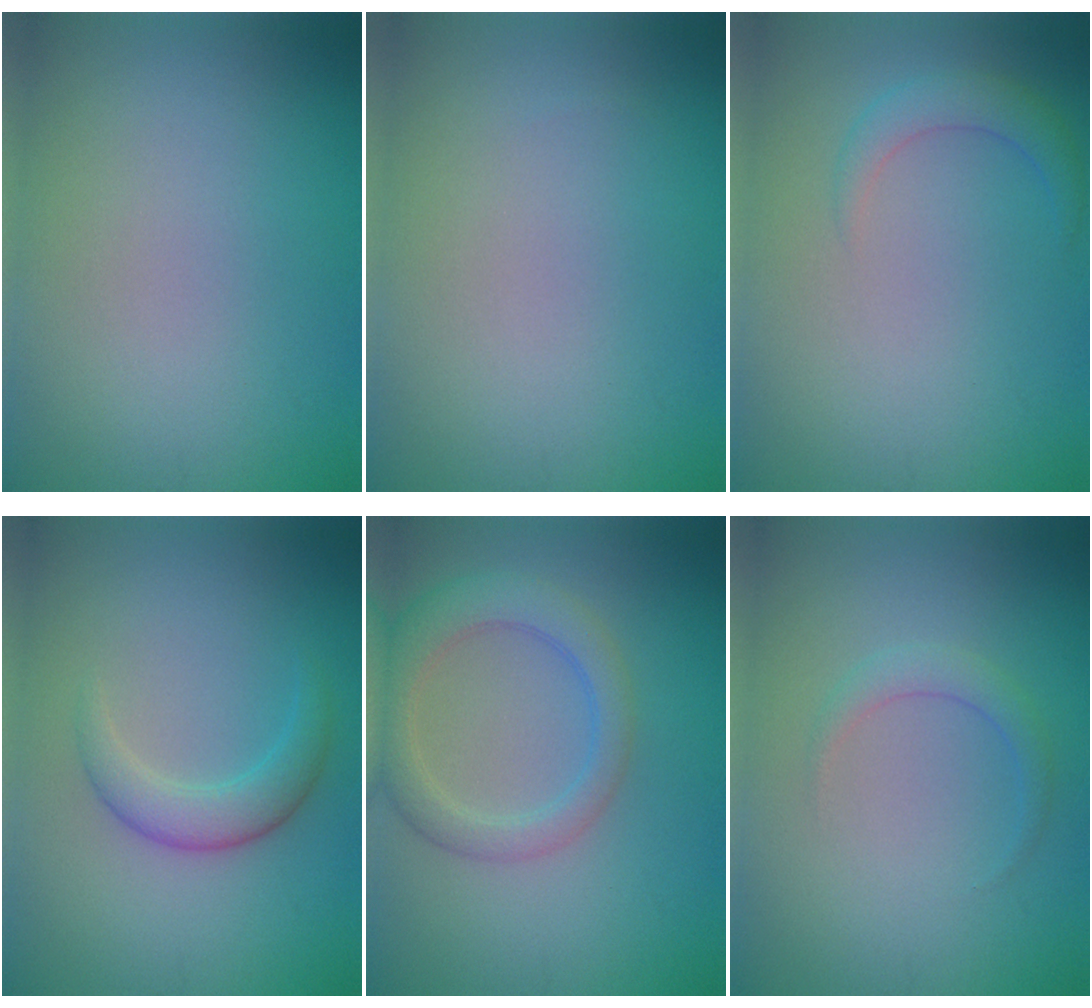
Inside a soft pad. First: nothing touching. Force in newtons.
{"total": 0.0}
{"total": 2.0, "press": 2.0, "slide": 0.2}
{"total": 2.8, "press": 2.8, "slide": 0.1}
{"total": 4.1, "press": 4.1, "slide": 0.2}
{"total": 1.5, "press": 1.5, "slide": 0.1}